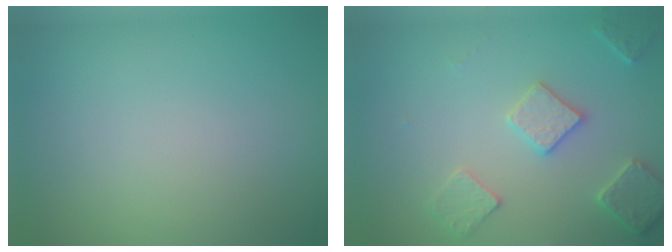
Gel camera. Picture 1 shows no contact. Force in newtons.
{"total": 3.5, "press": 3.4, "slide": 0.7}